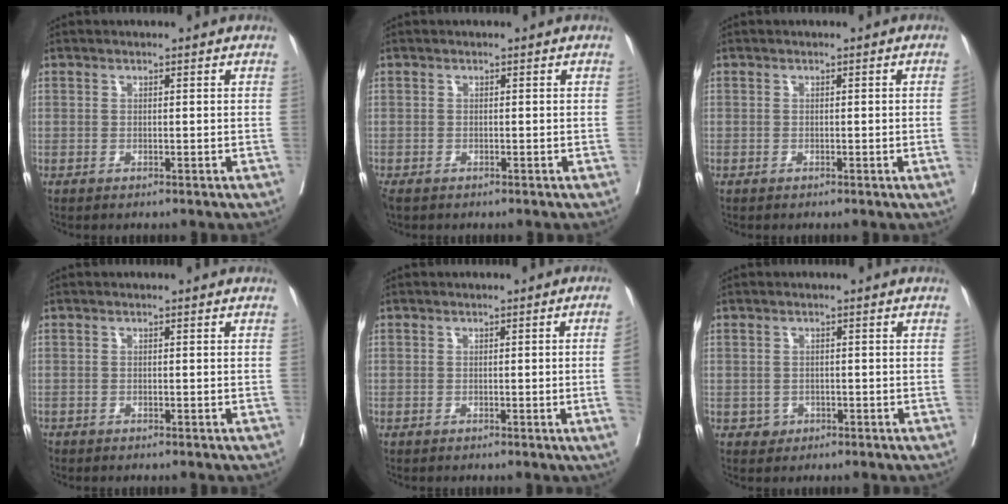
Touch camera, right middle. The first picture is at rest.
{"total": 1.9, "force": [-1.4, 1.0, 0.9], "torque": [-0.023, -0.007, -0.024]}
{"total": 1.0, "force": [-0.1, -0.3, 0.9], "torque": [-0.009, 0.000, 0.000]}
{"total": 1.1, "force": [-0.9, 0.5, 0.2], "torque": [-0.010, -0.002, -0.019]}
{"total": 3.1, "force": [-0.5, -1.2, 2.8], "torque": [-0.033, -0.005, -0.004]}
{"total": 1.3, "force": [-0.5, 1.2, 0.2], "torque": [0.001, 0.005, -0.005]}